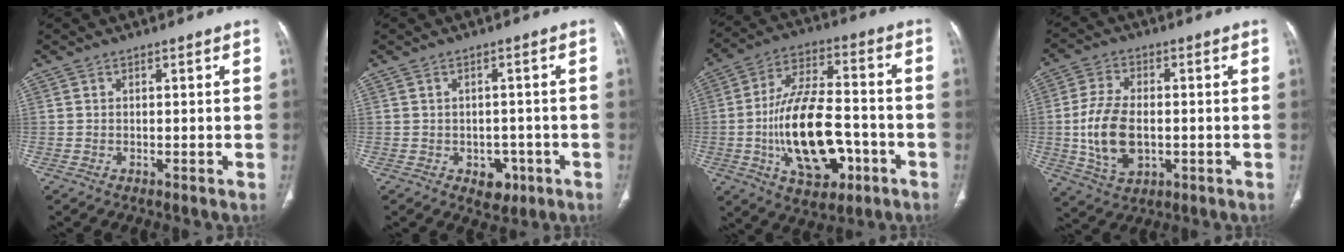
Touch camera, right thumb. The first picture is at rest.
{"total": 4.6, "force": [-2.0, 3.4, 2.4], "torque": [-0.007, 0.008, -0.019]}
{"total": 19.9, "force": [-5.3, 10.3, 16.2], "torque": [-0.269, 0.030, -0.080]}
{"total": 12.0, "force": [-1.3, 7.2, 9.5], "torque": [-0.183, 0.002, -0.018]}